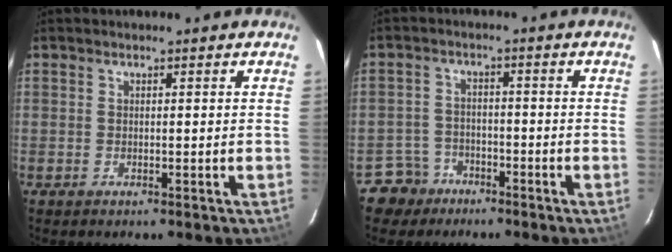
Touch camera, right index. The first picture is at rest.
{"total": 5.4, "force": [-3.6, 4.0, -0.3], "torque": [-0.010, 0.022, -0.067]}